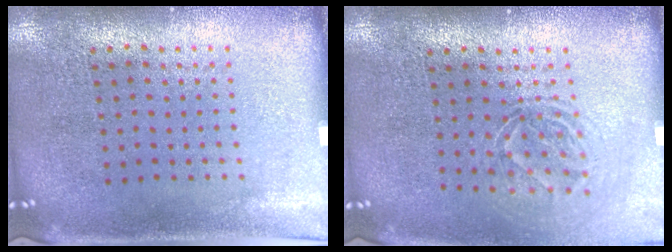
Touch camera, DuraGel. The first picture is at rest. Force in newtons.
{"total": 1.6, "press": 1.3, "slide": 1.1}